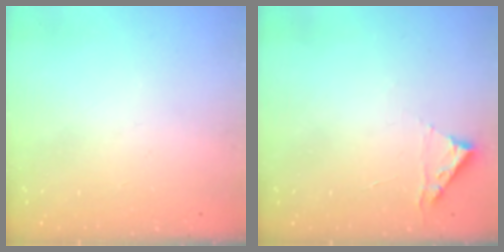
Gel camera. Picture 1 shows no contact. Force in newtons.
{"total": 2.8, "press": 2.8, "slide": 0.3}